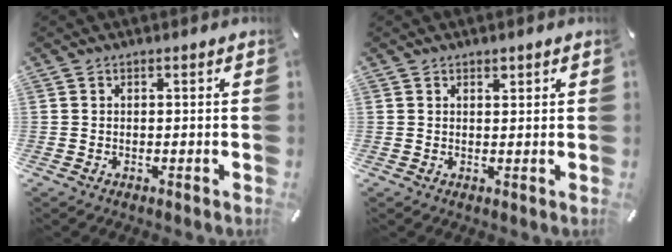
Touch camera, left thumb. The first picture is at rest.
{"total": 0.9, "force": [0.7, 0.4, 0.4], "torque": [-0.007, -0.002, 0.014]}